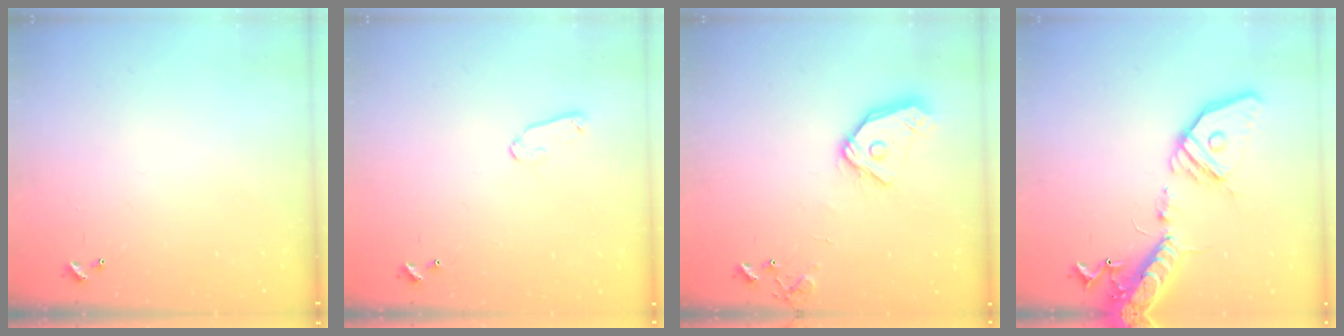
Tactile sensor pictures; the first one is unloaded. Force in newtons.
{"total": 6.8, "press": 6.7, "slide": 1.0}
{"total": 13.4, "press": 13.2, "slide": 1.8}
{"total": 19.7, "press": 19.4, "slide": 3.9}